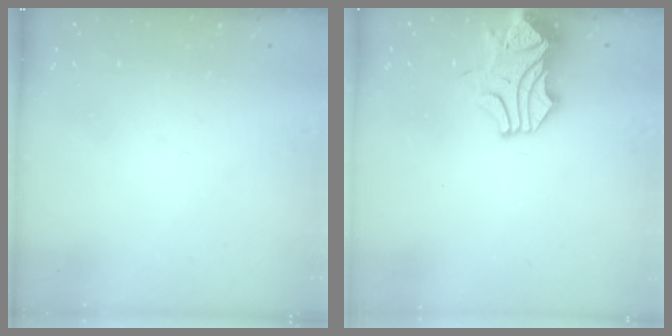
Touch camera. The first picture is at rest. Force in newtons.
{"total": 1.4, "press": 0.5, "slide": 1.3}